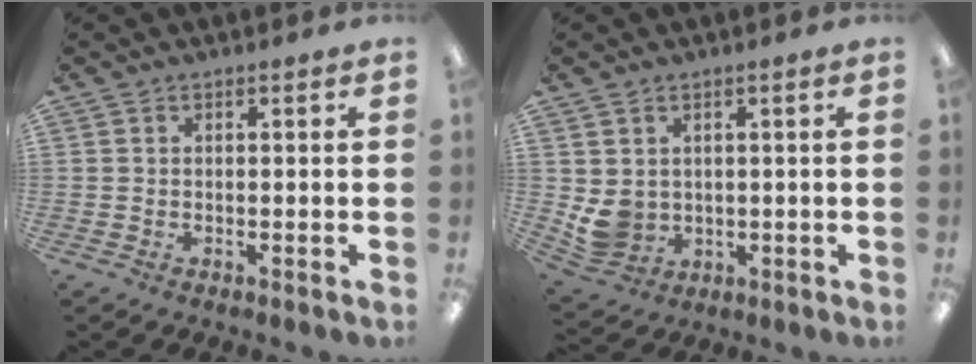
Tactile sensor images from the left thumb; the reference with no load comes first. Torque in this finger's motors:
{"motor_torque": [-0.28, 0.32, 0.00, -0.03, 0.02]}